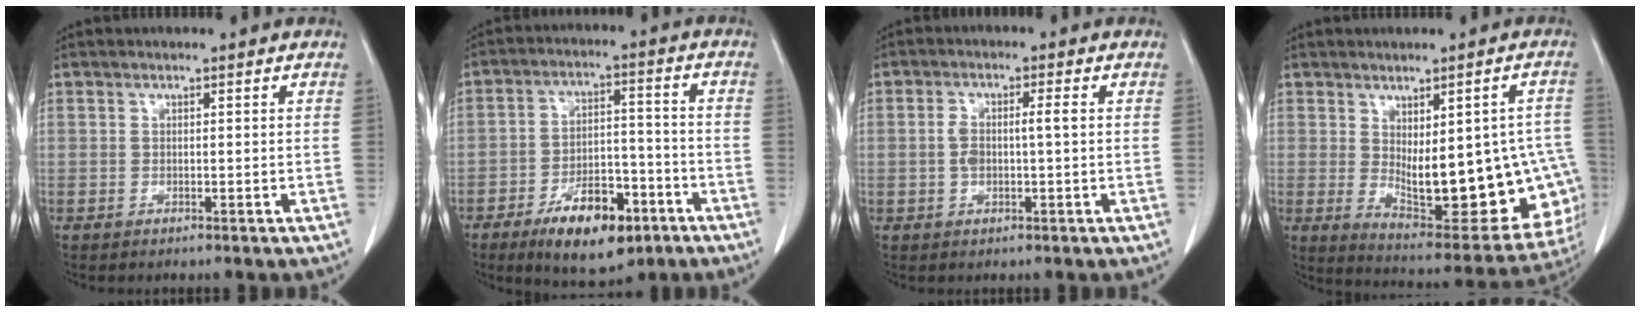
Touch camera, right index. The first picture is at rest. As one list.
[{"total": 12.6, "force": [-7.2, 5.3, 8.9], "torque": [-0.140, 0.005, -0.112]}, {"total": 4.1, "force": [0.1, 1.1, 3.9], "torque": [-0.086, 0.010, 0.001]}, {"total": 21.3, "force": [-2.3, 8.0, 19.5], "torque": [-0.190, 0.005, -0.001]}]